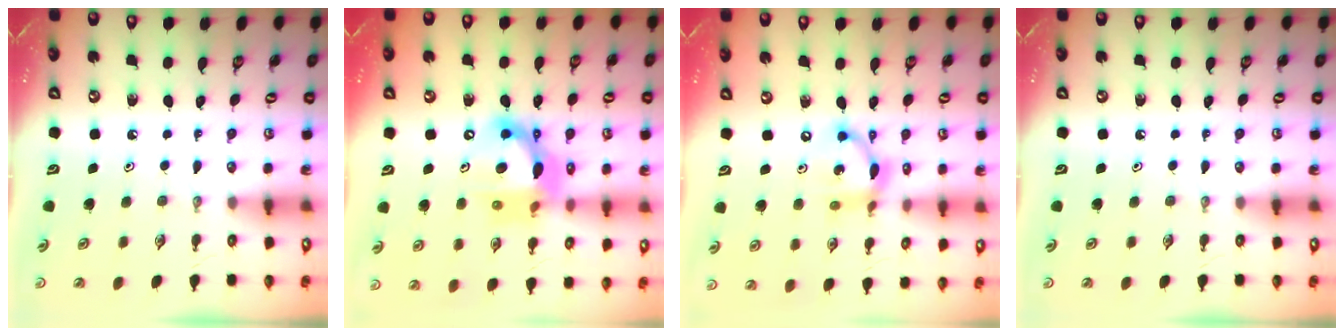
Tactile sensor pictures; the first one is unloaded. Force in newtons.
{"total": 14.7, "press": 14.7, "slide": 0.7}
{"total": 12.2, "press": 12.2, "slide": 0.6}
{"total": 0.0}